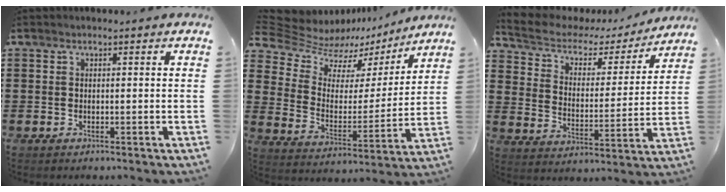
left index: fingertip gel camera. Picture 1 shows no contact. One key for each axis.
{"total": 7.6, "fx": 6.1, "fy": 4.2, "fz": 1.6, "tx": -0.067, "ty": -0.046, "tz": 0.106}
{"total": 4.2, "fx": 3.3, "fy": 2.3, "fz": 1.2, "tx": -0.048, "ty": -0.020, "tz": 0.048}